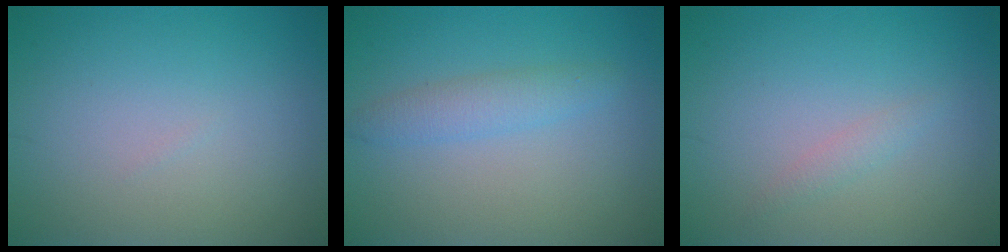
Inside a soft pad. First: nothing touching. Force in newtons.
{"total": 2.2, "press": 2.2, "slide": 0.1}
{"total": 1.0, "press": 1.0, "slide": 0.0}